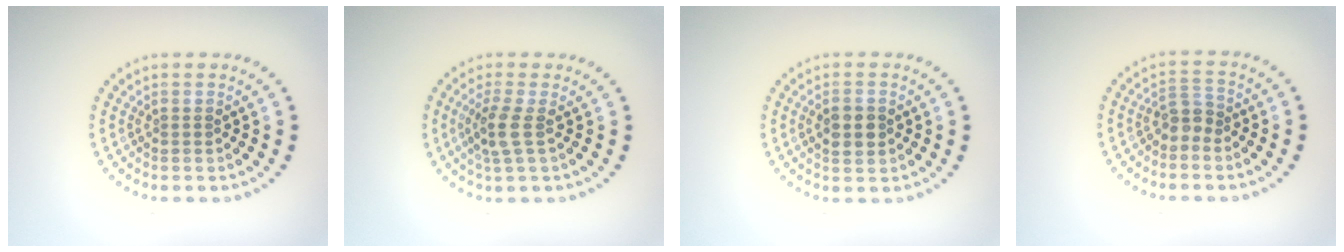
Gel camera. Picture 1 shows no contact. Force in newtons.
{"total": 2.2, "press": 1.9, "slide": 1.2}
{"total": 2.9, "press": 2.9, "slide": 0.0}
{"total": 1.9, "press": 1.6, "slide": 1.1}